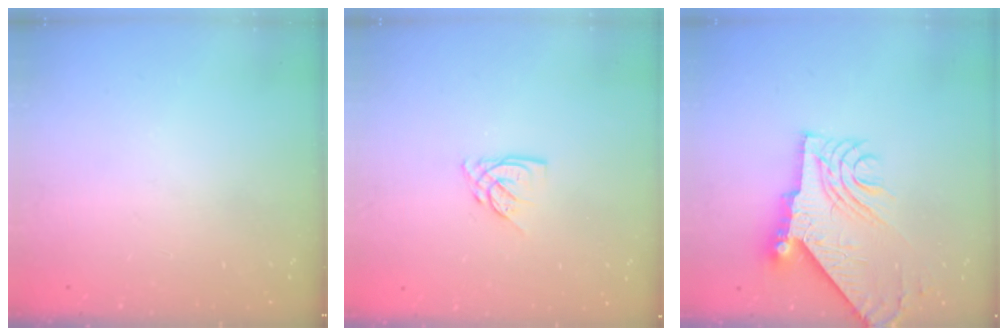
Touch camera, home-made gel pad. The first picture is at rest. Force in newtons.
{"total": 5.6, "press": 5.6, "slide": 0.5}
{"total": 11.9, "press": 11.9, "slide": 1.2}